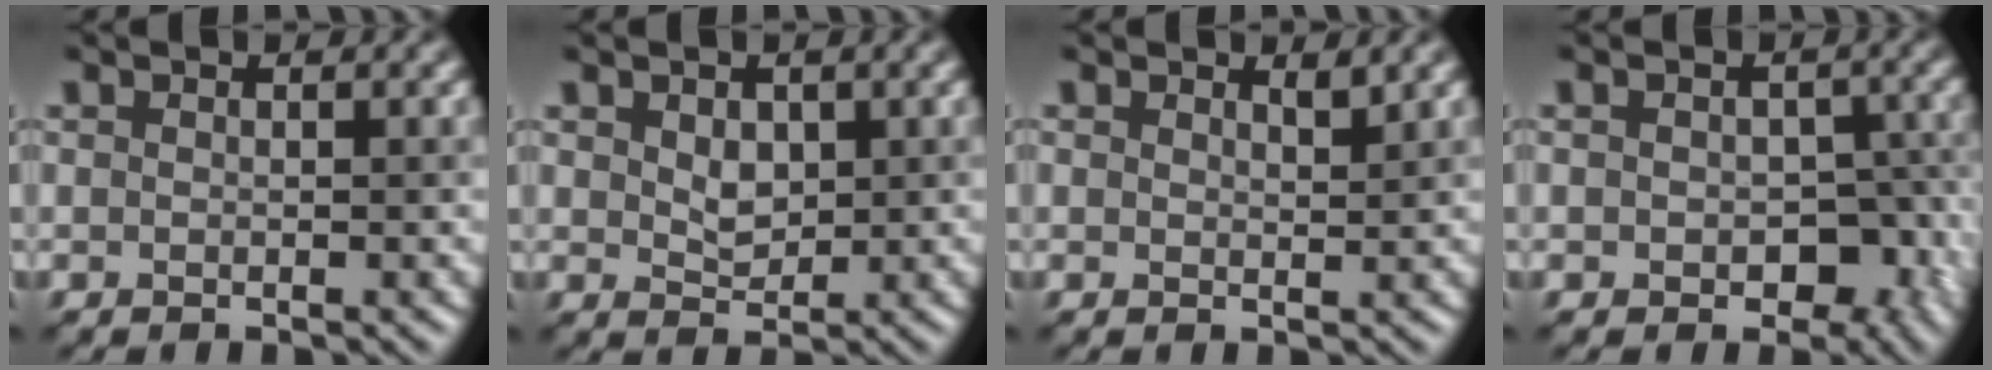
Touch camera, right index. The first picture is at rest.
{"total": 1.4, "force": [0.5, 1.1, 0.7], "torque": [-0.017, -0.005, 0.020]}
{"total": 0.9, "force": [0.9, 0.0, -0.3], "torque": [-0.003, -0.003, 0.018]}
{"total": 4.7, "force": [-1.3, 3.2, 3.2], "torque": [-0.038, -0.017, -0.007]}